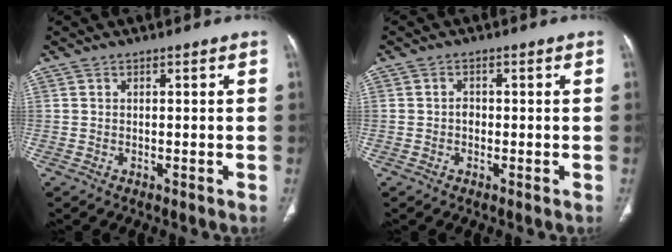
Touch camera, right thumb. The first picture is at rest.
{"total": 1.4, "force": [-0.3, 1.1, 0.8], "torque": [-0.006, 0.005, -0.007]}